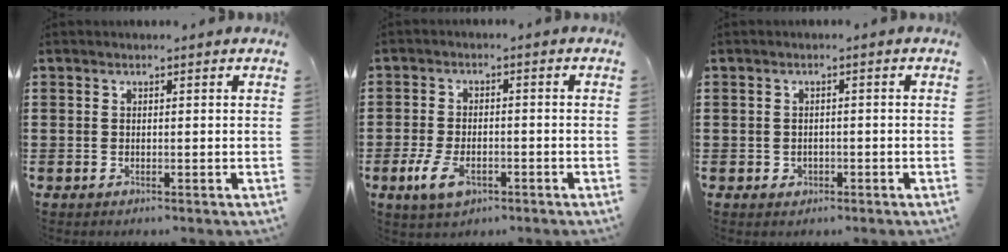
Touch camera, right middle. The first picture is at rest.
{"total": 5.0, "force": [-2.3, 2.6, 3.7], "torque": [-0.088, -0.004, -0.047]}
{"total": 1.1, "force": [-0.4, 0.9, 0.4], "torque": [-0.010, 0.002, -0.010]}